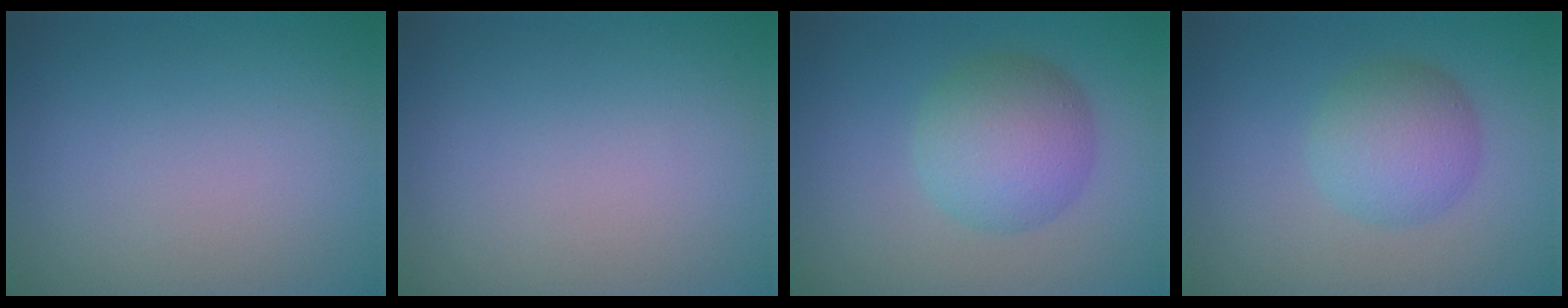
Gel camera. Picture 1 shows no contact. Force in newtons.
{"total": 0.0}
{"total": 5.4, "press": 5.4, "slide": 0.1}
{"total": 4.1, "press": 4.1, "slide": 0.1}